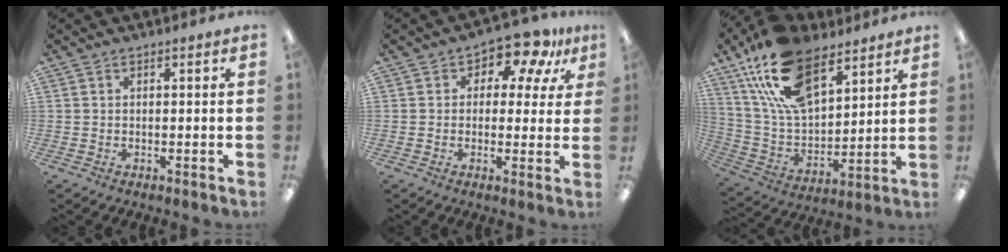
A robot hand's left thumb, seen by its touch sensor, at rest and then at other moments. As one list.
[{"total": 8.1, "force": [5.4, 4.6, 3.8], "torque": [-0.054, -0.040, 0.093]}, {"total": 21.2, "force": [12.4, 11.2, 13.0], "torque": [-0.266, -0.051, 0.228]}]